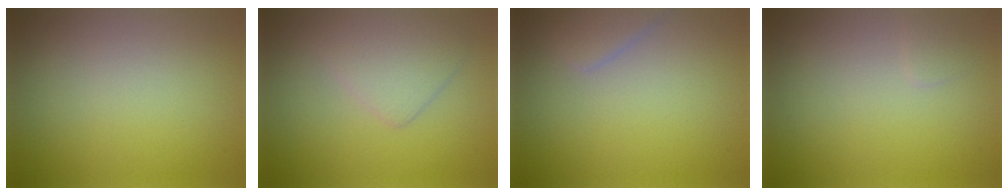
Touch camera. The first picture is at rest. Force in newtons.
{"total": 3.0, "press": 3.0, "slide": 0.1}
{"total": 1.8, "press": 1.8, "slide": 0.1}
{"total": 0.6, "press": 0.6, "slide": 0.0}